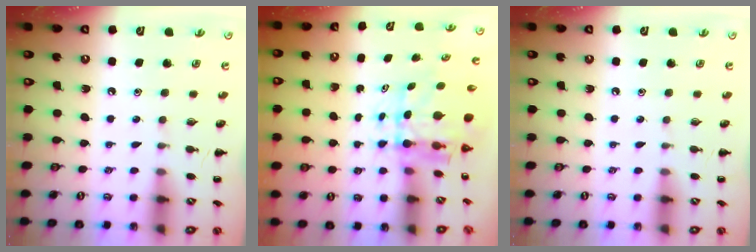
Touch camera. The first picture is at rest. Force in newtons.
{"total": 6.4, "press": 6.1, "slide": 2.0}
{"total": 0.0}